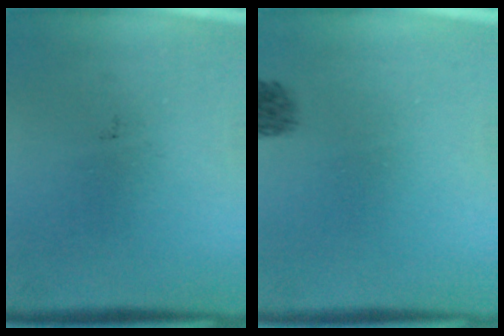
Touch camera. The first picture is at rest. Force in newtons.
{"total": 1.6}